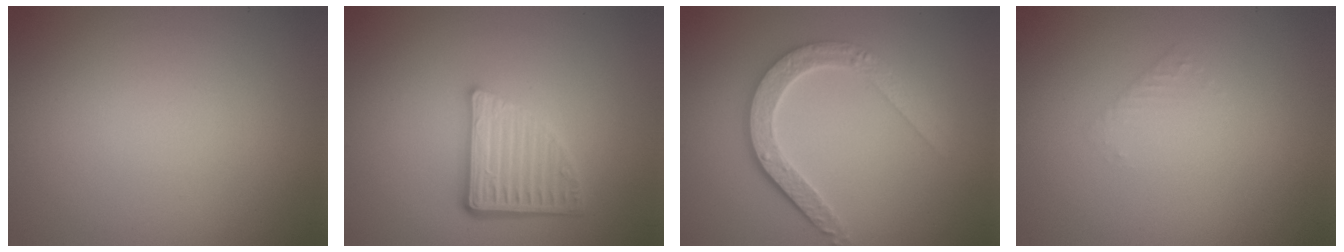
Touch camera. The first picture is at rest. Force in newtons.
{"total": 4.6, "press": 3.5, "slide": 2.9}
{"total": 4.7, "press": 3.6, "slide": 3.0}
{"total": 0.9, "press": 0.9, "slide": 0.2}